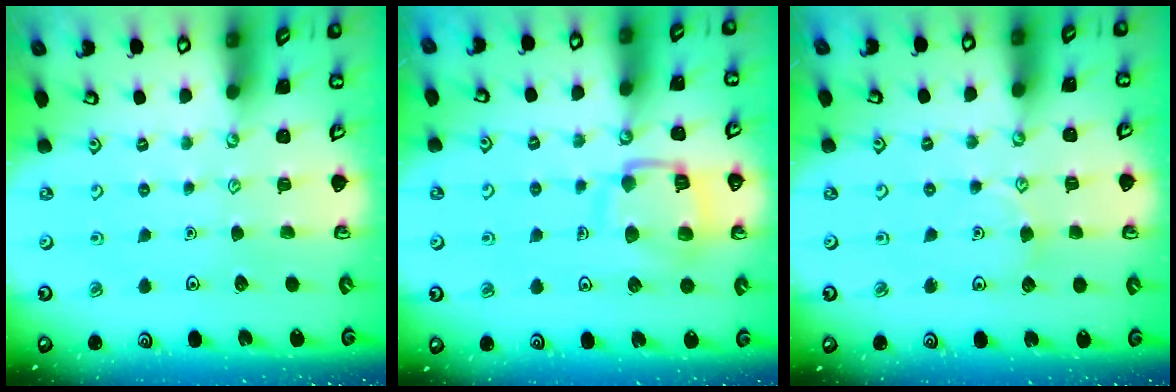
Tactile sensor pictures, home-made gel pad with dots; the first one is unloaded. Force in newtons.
{"total": 13.0, "press": 12.9, "slide": 1.5}
{"total": 5.7, "press": 5.7, "slide": 0.6}